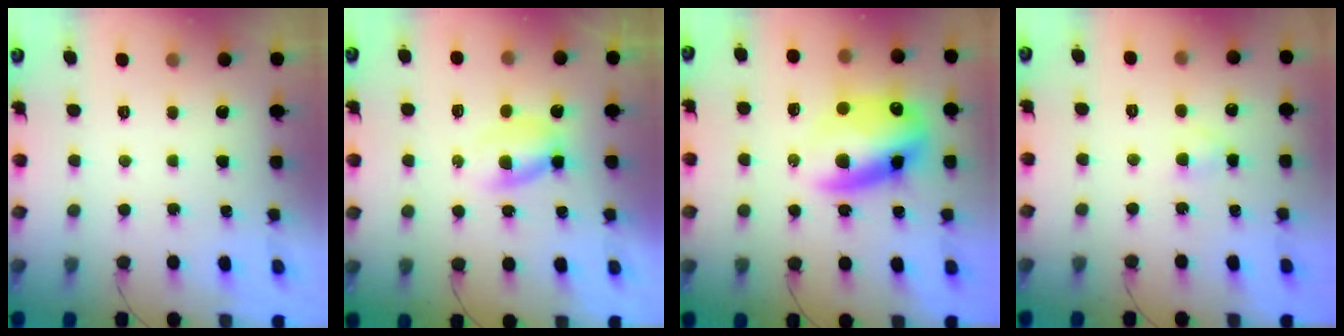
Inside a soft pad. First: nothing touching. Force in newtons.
{"total": 3.3, "press": 3.0, "slide": 1.3}
{"total": 14.2, "press": 13.7, "slide": 3.6}
{"total": 2.5, "press": 2.3, "slide": 1.1}